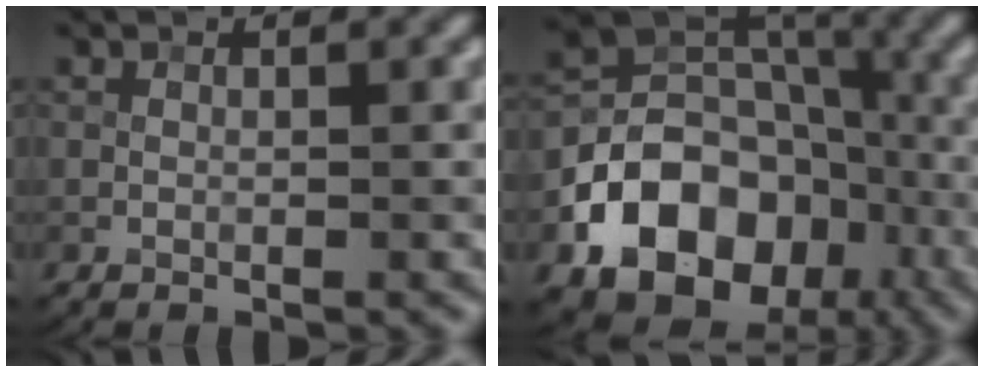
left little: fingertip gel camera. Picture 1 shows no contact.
{"total": 15.0, "force": [-6.5, 11.7, 6.9], "torque": [-0.110, -0.018, -0.136]}